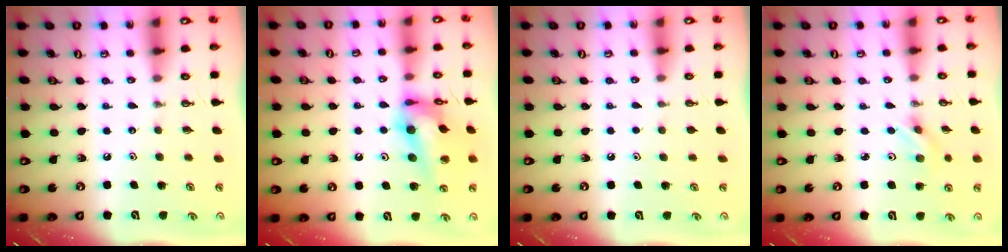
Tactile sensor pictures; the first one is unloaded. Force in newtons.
{"total": 16.0, "press": 15.9, "slide": 1.3}
{"total": 0.5, "press": 0.0, "slide": 0.5}
{"total": 2.6, "press": 2.4, "slide": 0.8}